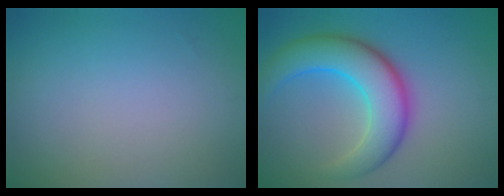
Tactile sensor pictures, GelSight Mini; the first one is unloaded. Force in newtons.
{"total": 7.2, "press": 7.2, "slide": 0.1}